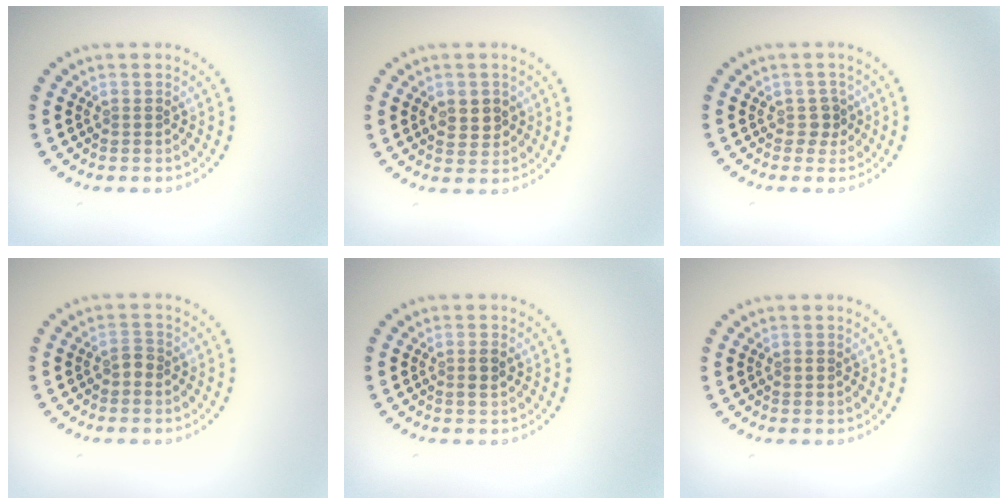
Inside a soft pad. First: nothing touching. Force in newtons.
{"total": 2.5, "press": 2.4, "slide": 0.5}
{"total": 1.3, "press": 1.0, "slide": 0.8}
{"total": 0.8, "press": 0.8, "slide": 0.3}
{"total": 1.1, "press": 1.0, "slide": 0.2}
{"total": 0.7, "press": 0.7, "slide": 0.2}